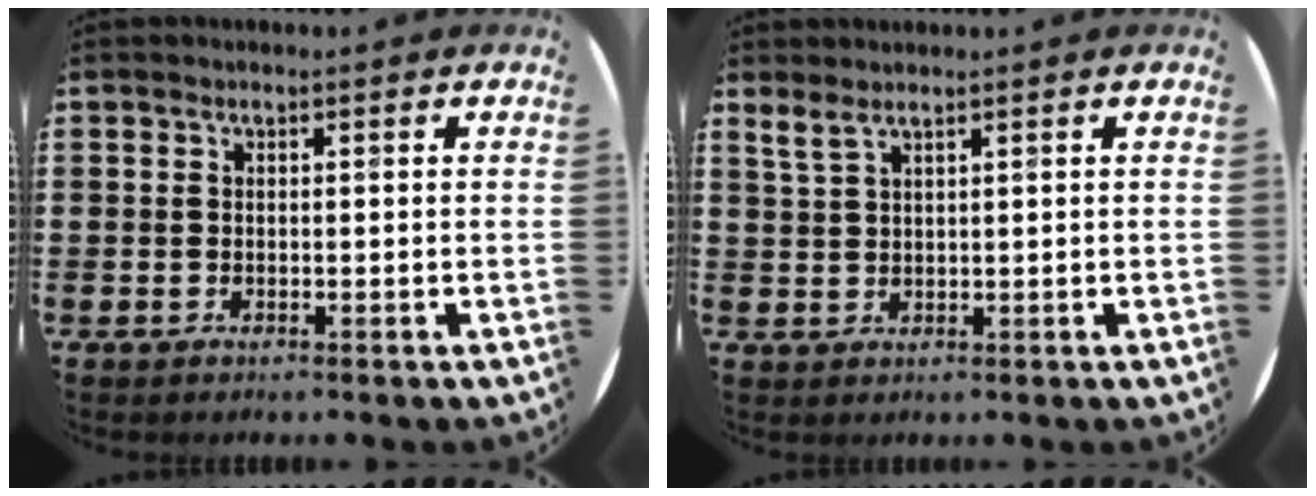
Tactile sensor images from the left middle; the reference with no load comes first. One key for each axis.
{"total": 1.7, "fx": 1.5, "fy": 0.1, "fz": 0.9, "tx": -0.020, "ty": 0.001, "tz": 0.027}